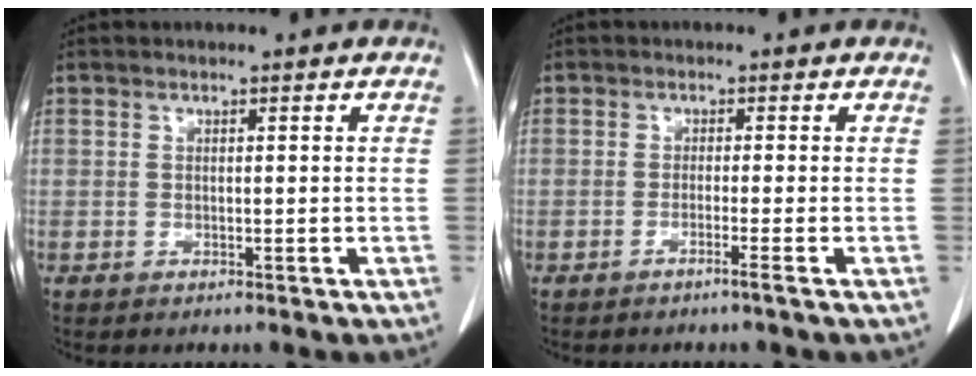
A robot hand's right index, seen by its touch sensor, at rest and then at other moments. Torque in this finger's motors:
{"motor_torque": [-0.07, 0.06, 0.01, 0.01]}